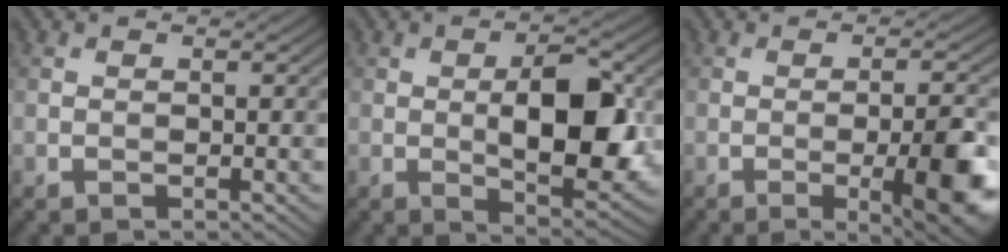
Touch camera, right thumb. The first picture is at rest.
{"total": 9.5, "force": [0.0, 4.0, 8.6], "torque": [-0.133, 0.000, 0.003]}
{"total": 8.2, "force": [-2.4, 1.8, 7.6], "torque": [-0.113, -0.005, -0.030]}